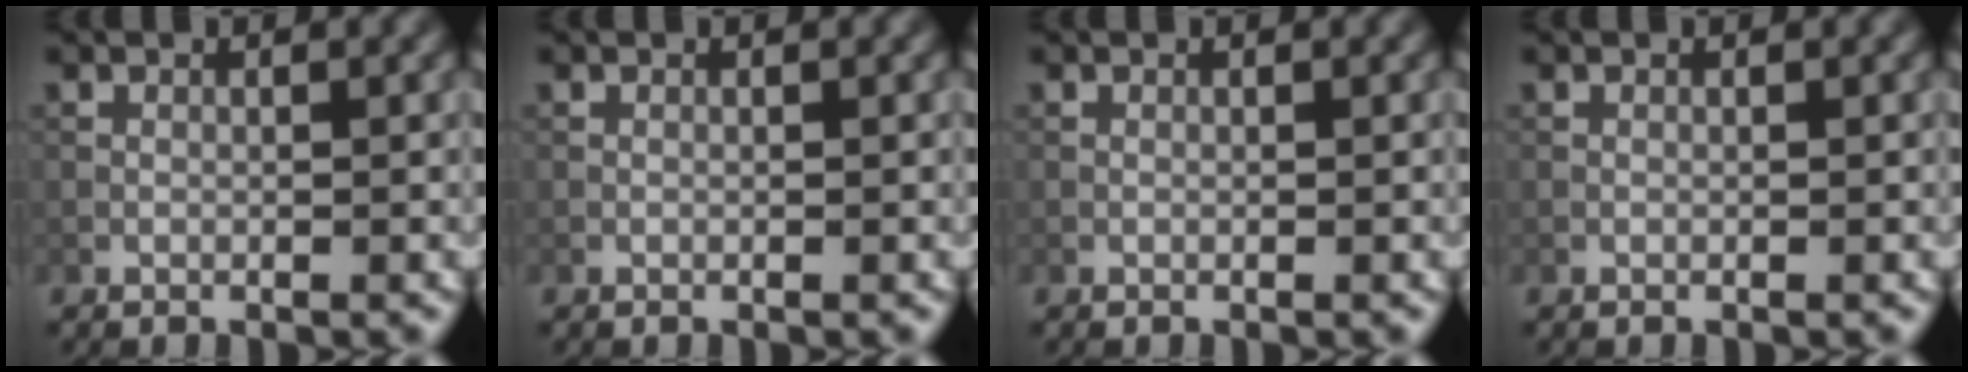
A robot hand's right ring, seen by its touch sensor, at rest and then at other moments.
{"total": 0.0}
{"total": 0.0}
{"total": 0.0}